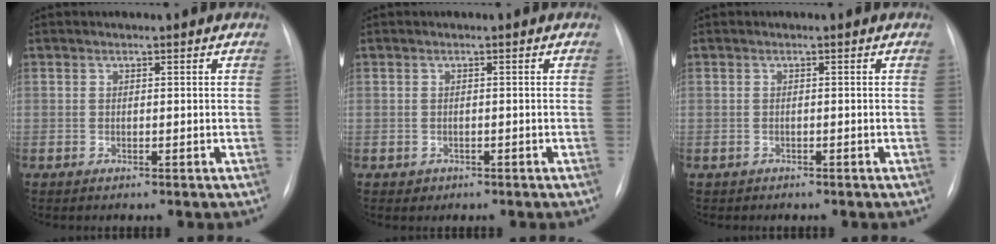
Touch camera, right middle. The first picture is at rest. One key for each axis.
{"total": 0.9, "fx": -0.5, "fy": 0.8, "fz": 0.0, "tx": -0.003, "ty": 0.002, "tz": -0.006}
{"total": 0.7, "fx": -0.4, "fy": 0.5, "fz": -0.1, "tx": -0.009, "ty": 0.003, "tz": -0.007}